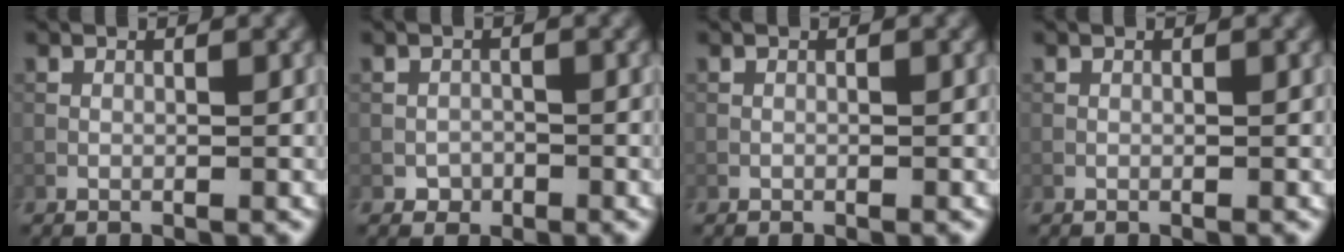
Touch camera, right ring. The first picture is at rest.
{"total": 1.2, "force": [-0.6, 1.0, 0.2], "torque": [0.005, 0.001, -0.012]}
{"total": 0.0}
{"total": 0.0}